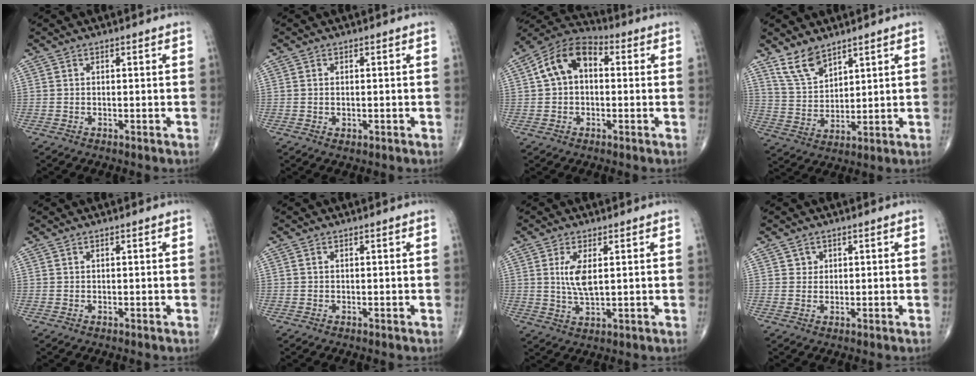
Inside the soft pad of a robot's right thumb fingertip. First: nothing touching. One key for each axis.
{"total": 1.2, "fx": -0.1, "fy": 0.8, "fz": 0.9, "tx": -0.018, "ty": -0.004, "tz": 0.000}
{"total": 10.8, "fx": 1.5, "fy": 7.3, "fz": 7.8, "tx": -0.130, "ty": 0.033, "tz": 0.011}
{"total": 7.7, "fx": 5.9, "fy": 3.5, "fz": 3.6, "tx": -0.056, "ty": -0.033, "tz": 0.127}
{"total": 0.0}
{"total": 0.0}
{"total": 5.5, "fx": 1.3, "fy": 2.0, "fz": 4.9, "tx": -0.103, "ty": -0.013, "tz": 0.033}
{"total": 1.8, "fx": 0.9, "fy": 1.5, "fz": 0.3, "tx": 0.010, "ty": -0.004, "tz": 0.011}